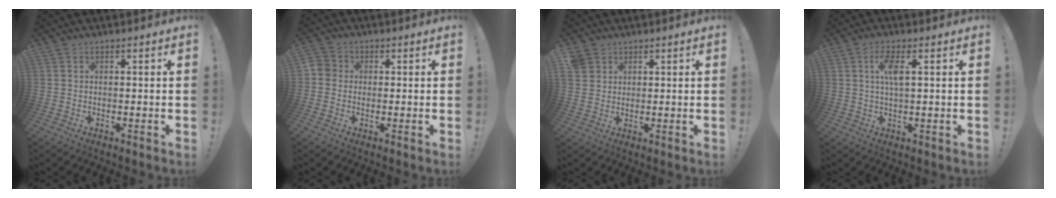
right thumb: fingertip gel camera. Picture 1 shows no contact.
{"total": 3.4, "force": [-0.9, 3.0, 1.3], "torque": [-0.028, 0.009, -0.016]}
{"total": 3.8, "force": [2.5, 2.8, 0.8], "torque": [-0.014, -0.008, 0.047]}
{"total": 5.7, "force": [1.6, 1.5, 5.3], "torque": [-0.094, 0.001, 0.023]}